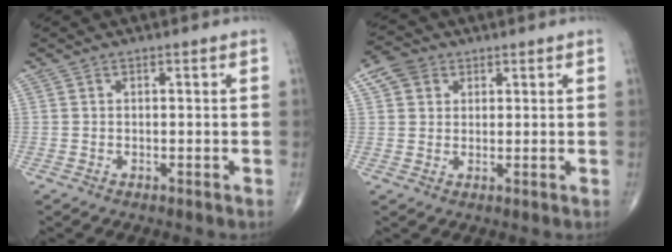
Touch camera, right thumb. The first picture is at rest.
{"total": 5.3, "force": [2.4, 4.2, 2.2], "torque": [-0.029, 0.005, 0.044]}